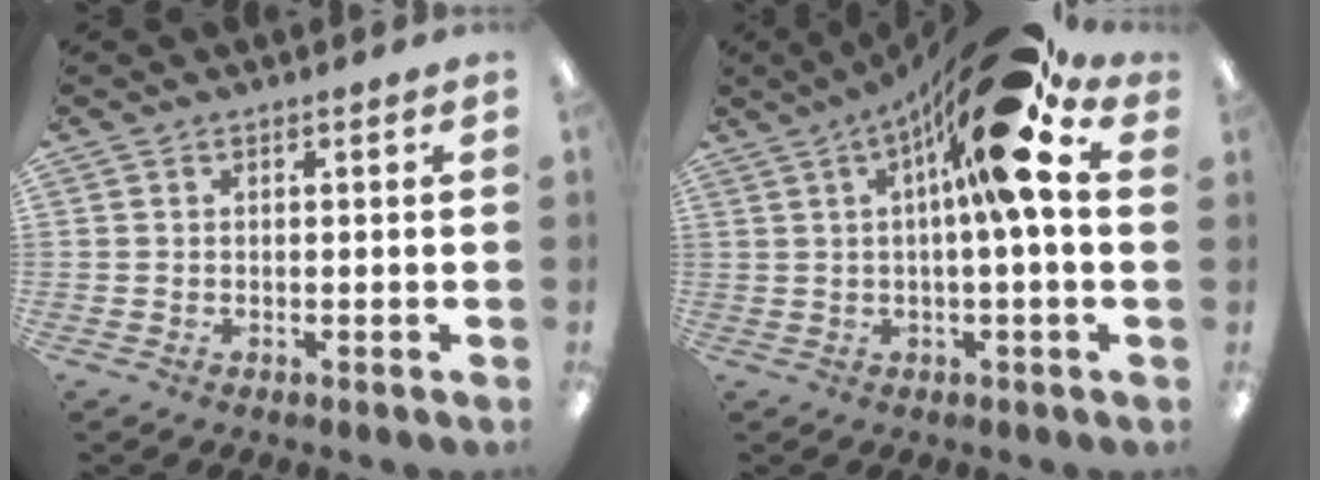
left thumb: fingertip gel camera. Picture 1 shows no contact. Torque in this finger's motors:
{"motor_torque": [1.08, 2.47, 1.65, -1.12, 0.49]}